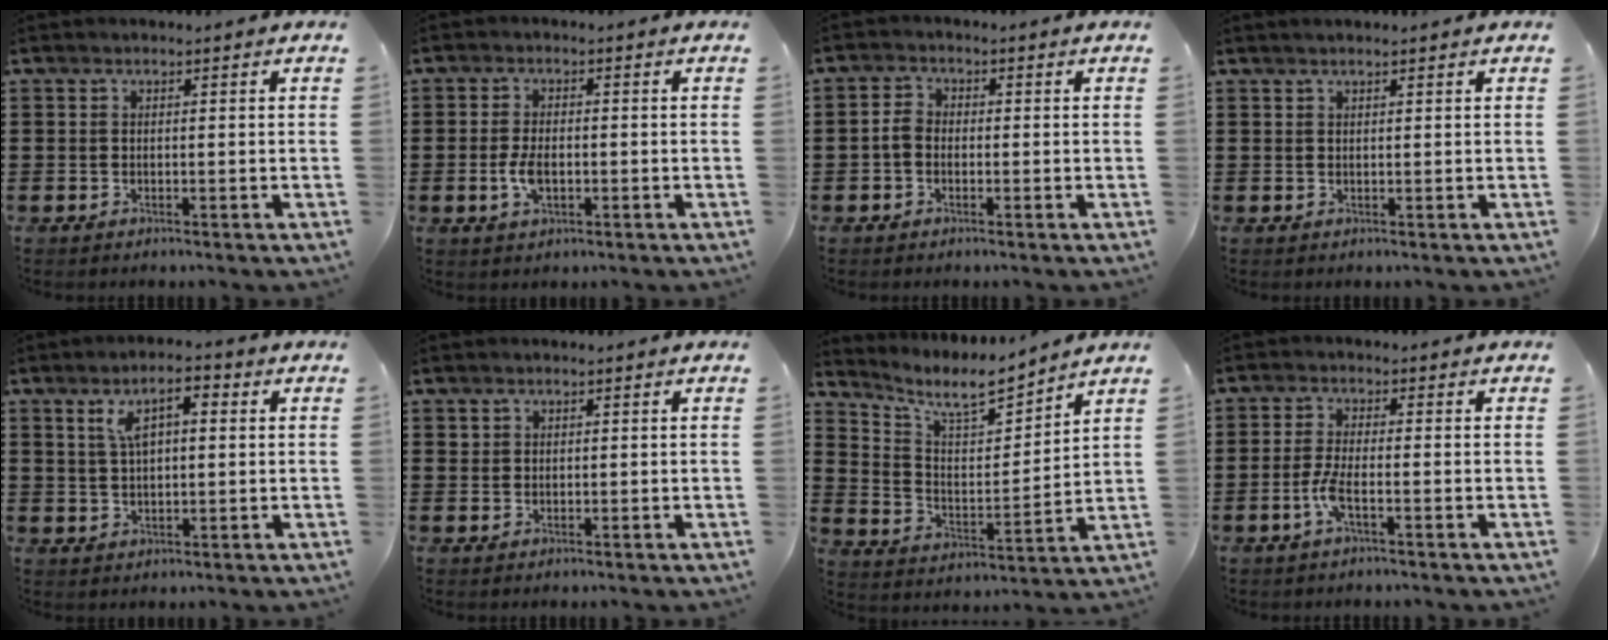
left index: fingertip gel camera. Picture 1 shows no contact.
{"total": 4.2, "force": [-0.8, 2.1, 3.6], "torque": [-0.084, -0.003, -0.020]}
{"total": 2.4, "force": [-0.7, 1.8, 1.5], "torque": [-0.044, 0.000, -0.018]}
{"total": 0.8, "force": [0.6, 0.0, 0.5], "torque": [-0.009, 0.000, 0.012]}
{"total": 5.6, "force": [2.0, 2.2, 4.8], "torque": [-0.092, 0.007, 0.030]}
{"total": 1.0, "force": [0.7, 0.6, 0.1], "torque": [-0.003, 0.003, 0.015]}
{"total": 8.1, "force": [7.0, 1.7, 3.6], "torque": [-0.090, -0.037, 0.122]}
{"total": 3.6, "force": [-1.6, 0.7, 3.2], "torque": [-0.084, -0.007, -0.037]}